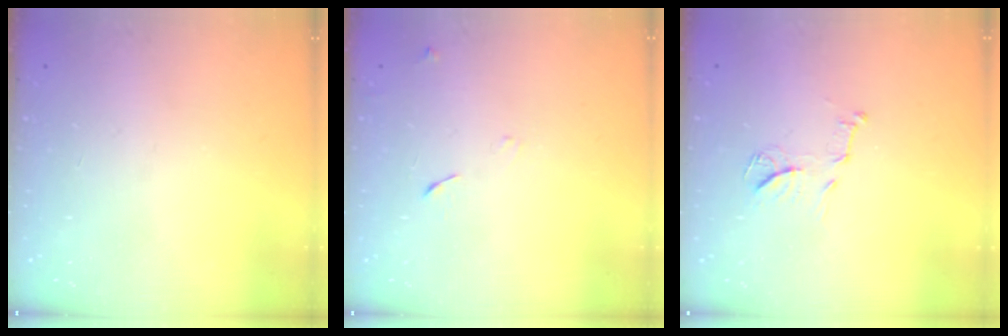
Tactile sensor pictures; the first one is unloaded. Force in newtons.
{"total": 6.2, "press": 6.2, "slide": 0.6}
{"total": 9.0, "press": 9.0, "slide": 0.2}